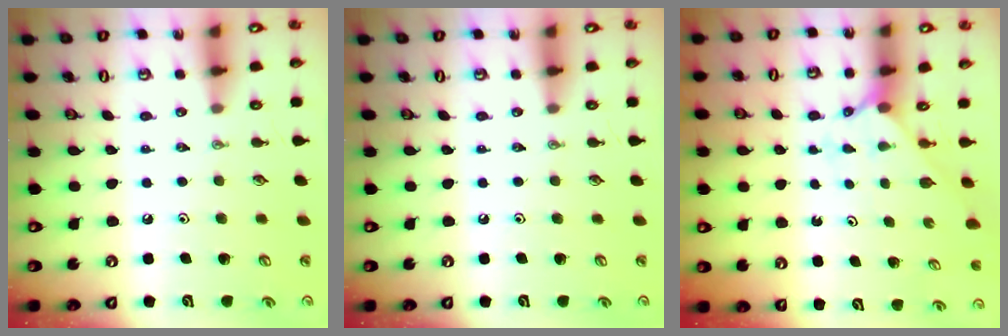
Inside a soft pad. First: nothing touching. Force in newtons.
{"total": 0.0}
{"total": 2.0, "press": 2.0, "slide": 0.2}